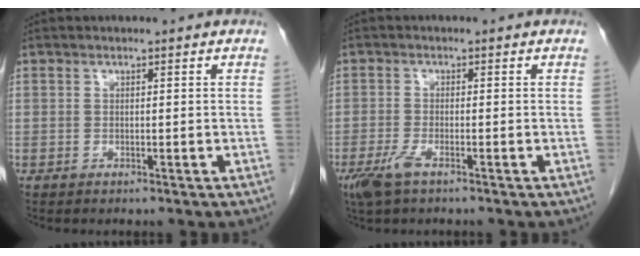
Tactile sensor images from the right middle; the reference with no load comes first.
{"total": 3.7, "force": [-2.3, 0.9, 2.8], "torque": [-0.067, -0.008, -0.044]}